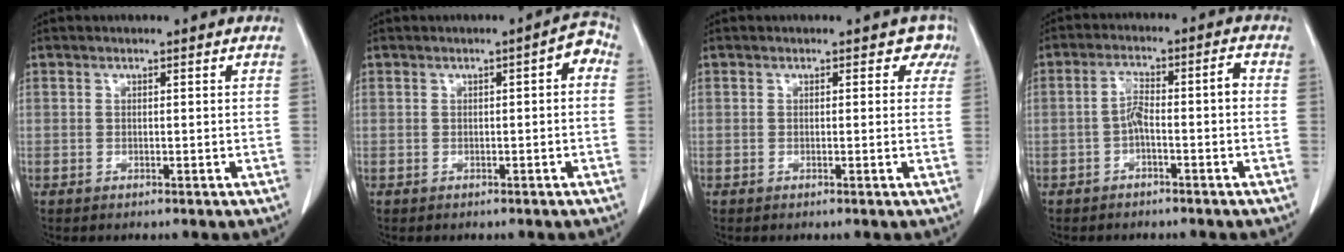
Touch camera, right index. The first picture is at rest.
{"total": 2.8, "force": [0.1, 0.8, 2.7], "torque": [-0.026, 0.012, -0.004]}
{"total": 1.9, "force": [1.0, 1.5, 0.6], "torque": [0.016, -0.001, -0.005]}
{"total": 4.9, "force": [-1.3, 1.0, 4.6], "torque": [-0.086, 0.025, -0.021]}